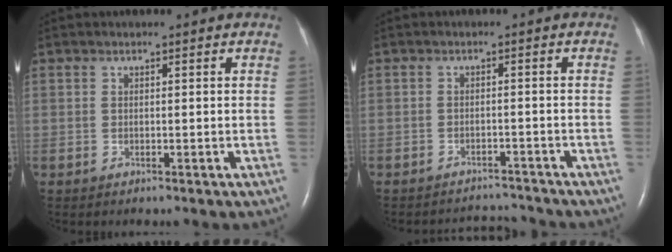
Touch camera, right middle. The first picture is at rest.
{"total": 4.0, "force": [-3.9, -0.1, -1.1], "torque": [0.010, 0.002, -0.056]}